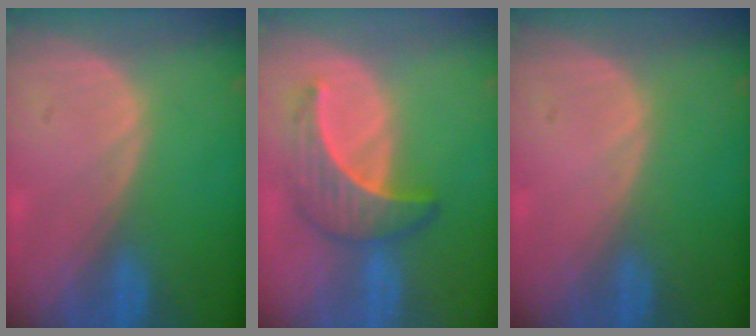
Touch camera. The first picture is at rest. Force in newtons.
{"total": 6.8, "press": 6.1, "slide": 3.0}
{"total": 0.0}